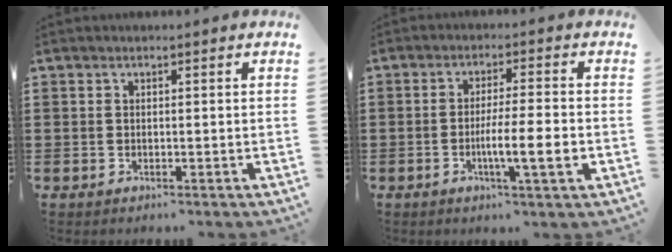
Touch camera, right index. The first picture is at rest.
{"total": 7.3, "force": [-2.0, 0.5, 7.0], "torque": [-0.121, -0.010, -0.035]}